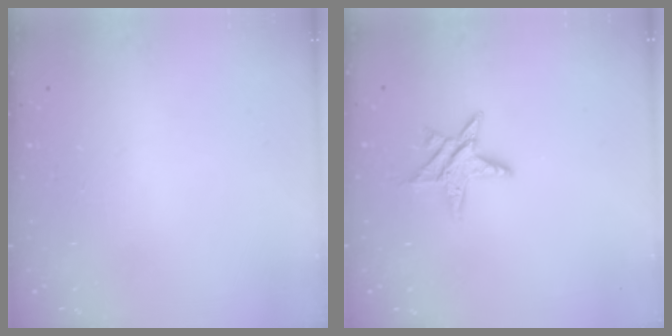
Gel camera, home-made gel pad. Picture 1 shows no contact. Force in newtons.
{"total": 7.2, "press": 7.2, "slide": 0.1}